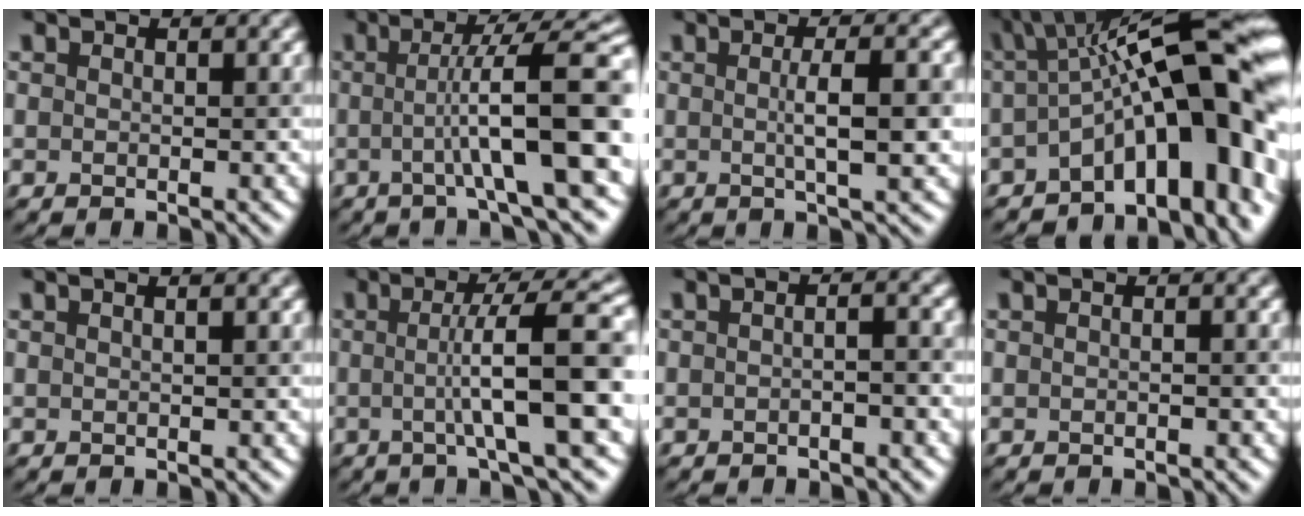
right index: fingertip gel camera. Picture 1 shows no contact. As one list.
[{"total": 10.9, "force": [-0.8, 2.0, 10.7], "torque": [-0.123, 0.012, -0.020]}, {"total": 4.8, "force": [-0.2, 1.0, 4.7], "torque": [-0.067, 0.008, -0.002]}, {"total": 15.4, "force": [-1.7, 5.6, 14.3], "torque": [-0.160, 0.030, -0.033]}, {"total": 1.7, "force": [0.8, 0.8, 1.3], "torque": [0.003, 0.002, -0.012]}, {"total": 9.4, "force": [-0.5, 1.7, 9.2], "torque": [-0.112, 0.008, -0.010]}, {"total": 2.1, "force": [-0.5, 0.7, 1.8], "torque": [-0.016, 0.003, -0.021]}, {"total": 1.1, "force": [-0.1, 0.5, 0.9], "torque": [-0.005, -0.007, -0.013]}]